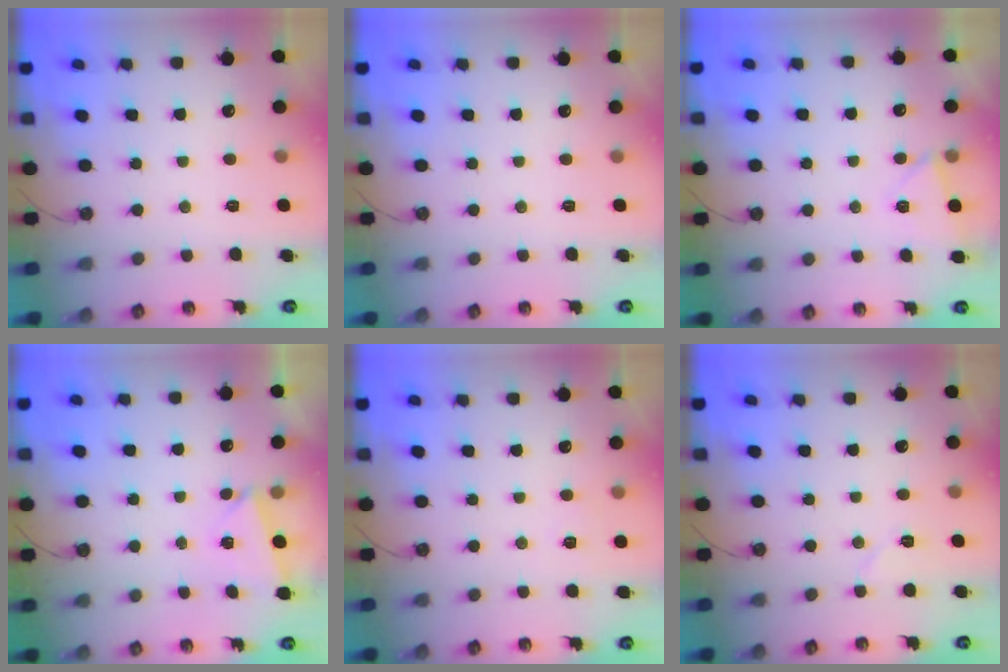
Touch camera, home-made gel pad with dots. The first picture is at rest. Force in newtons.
{"total": 0.0}
{"total": 3.1, "press": 3.0, "slide": 0.6}
{"total": 1.7, "press": 0.9, "slide": 1.5}
{"total": 4.0, "press": 3.3, "slide": 2.4}
{"total": 5.2, "press": 5.1, "slide": 1.0}